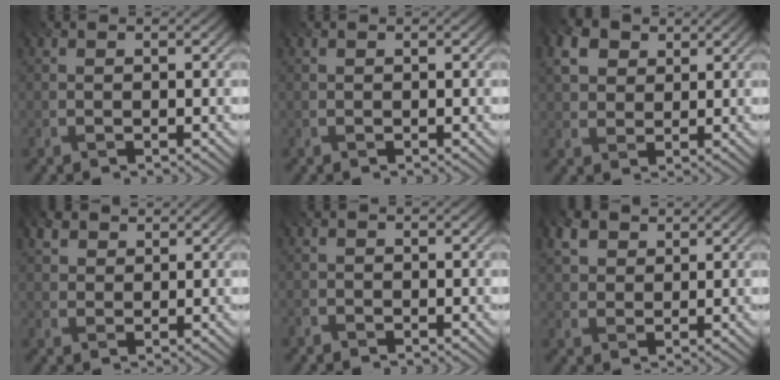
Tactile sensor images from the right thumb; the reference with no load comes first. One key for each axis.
{"total": 0.0}
{"total": 4.0, "fx": 1.6, "fy": 3.1, "fz": 2.0, "tx": -0.055, "ty": 0.001, "tz": 0.030}
{"total": 2.6, "fx": 1.8, "fy": 1.5, "fz": 1.0, "tx": -0.027, "ty": 0.003, "tz": 0.035}
{"total": 1.5, "fx": -1.4, "fy": 0.5, "fz": 0.0, "tx": -0.004, "ty": -0.003, "tz": -0.033}
{"total": 3.6, "fx": 2.1, "fy": 2.3, "fz": 1.8, "tx": -0.050, "ty": 0.003, "tz": 0.044}